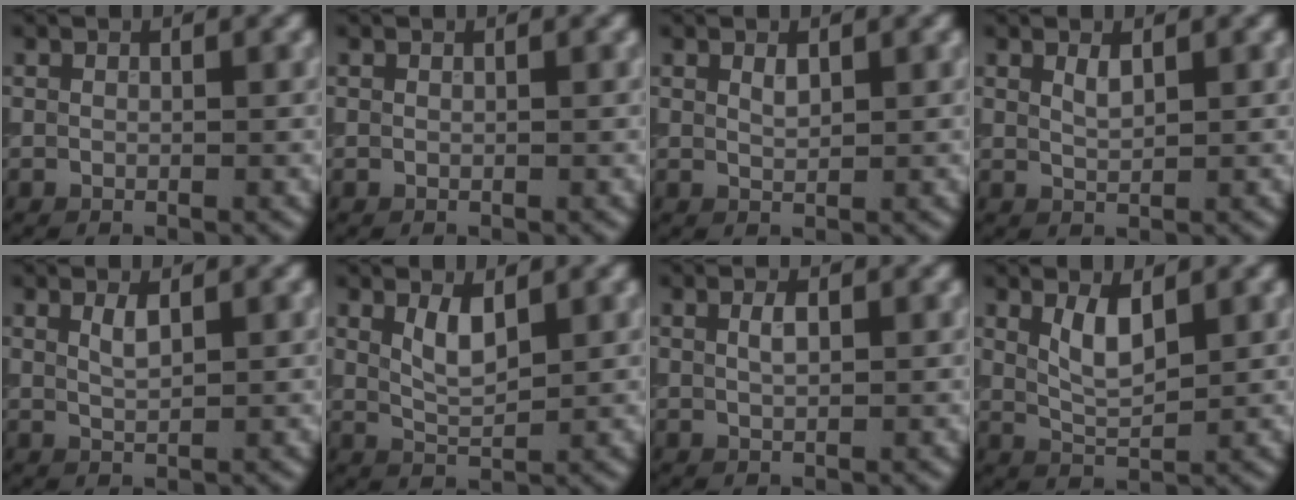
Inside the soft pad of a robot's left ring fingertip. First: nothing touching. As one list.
[{"total": 0.0}, {"total": 0.9, "force": [0.6, 0.3, 0.6], "torque": [-0.014, -0.001, 0.013]}, {"total": 1.2, "force": [0.8, 0.4, 0.9], "torque": [-0.019, -0.002, 0.016]}, {"total": 1.5, "force": [0.8, 0.5, 1.2], "torque": [-0.025, -0.001, 0.016]}, {"total": 2.6, "force": [1.3, 0.9, 2.1], "torque": [-0.044, -0.005, 0.027]}, {"total": 1.3, "force": [0.5, 0.5, 1.1], "torque": [-0.024, 0.001, 0.010]}, {"total": 3.1, "force": [1.4, 1.1, 2.5], "torque": [-0.053, -0.004, 0.030]}]